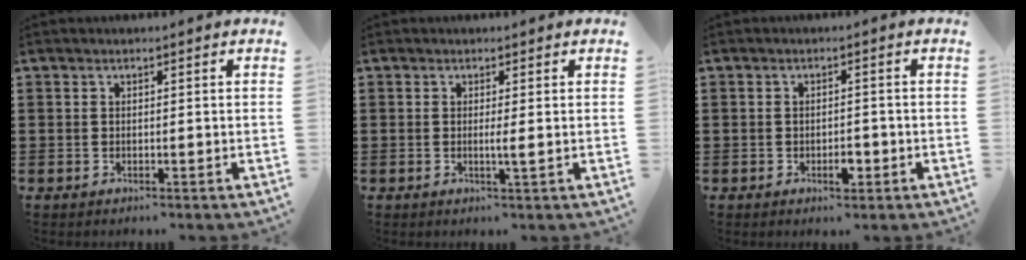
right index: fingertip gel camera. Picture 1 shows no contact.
{"total": 1.5, "force": [-0.1, -0.3, 1.5], "torque": [-0.028, -0.005, -0.004]}
{"total": 2.7, "force": [-1.1, 1.3, 2.2], "torque": [-0.039, 0.002, -0.020]}